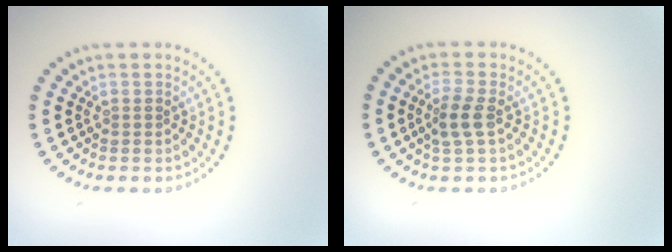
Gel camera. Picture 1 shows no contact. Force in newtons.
{"total": 2.1, "press": 1.9, "slide": 0.7}